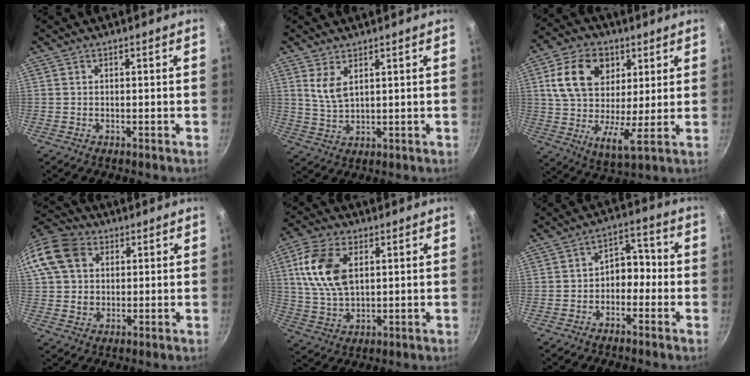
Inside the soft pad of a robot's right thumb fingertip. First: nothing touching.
{"total": 4.6, "force": [2.3, 2.0, 3.4], "torque": [-0.064, -0.023, 0.051]}
{"total": 15.5, "force": [5.6, 9.9, 10.5], "torque": [-0.168, -0.014, 0.091]}
{"total": 13.9, "force": [4.3, 10.8, 7.5], "torque": [-0.141, 0.014, 0.068]}
{"total": 12.8, "force": [3.6, 7.6, 9.7], "torque": [-0.180, -0.007, 0.071]}
{"total": 5.9, "force": [-1.5, 4.3, 3.8], "torque": [-0.011, 0.034, -0.034]}